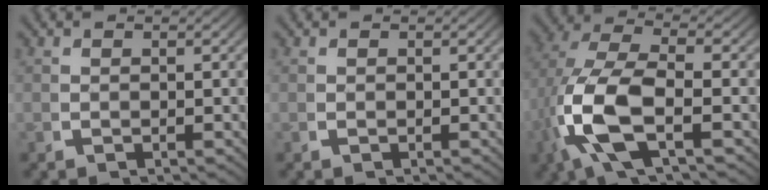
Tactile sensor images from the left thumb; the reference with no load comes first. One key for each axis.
{"total": 0.0}
{"total": 10.4, "fx": -0.6, "fy": 5.4, "fz": 8.8, "tx": -0.219, "ty": -0.031, "tz": 0.002}